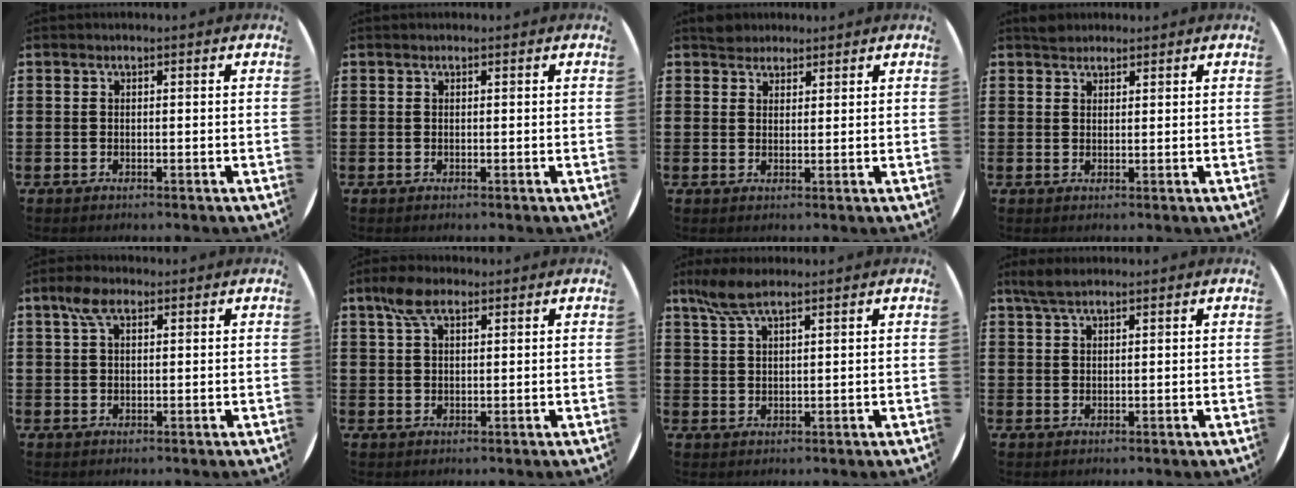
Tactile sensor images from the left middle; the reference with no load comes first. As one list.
[{"total": 0.0}, {"total": 2.4, "force": [2.2, 0.9, -0.1], "torque": [0.005, 0.002, 0.043]}, {"total": 1.7, "force": [1.6, 0.6, 0.0], "torque": [0.006, 0.001, 0.029]}, {"total": 3.9, "force": [2.2, 1.9, 2.6], "torque": [-0.057, 0.009, 0.039]}, {"total": 4.7, "force": [2.8, 2.2, 3.0], "torque": [-0.059, 0.006, 0.049]}, {"total": 4.9, "force": [3.7, 1.2, 3.1], "torque": [-0.068, 0.000, 0.067]}, {"total": 3.0, "force": [2.3, 0.9, 1.7], "torque": [-0.038, 0.005, 0.042]}]